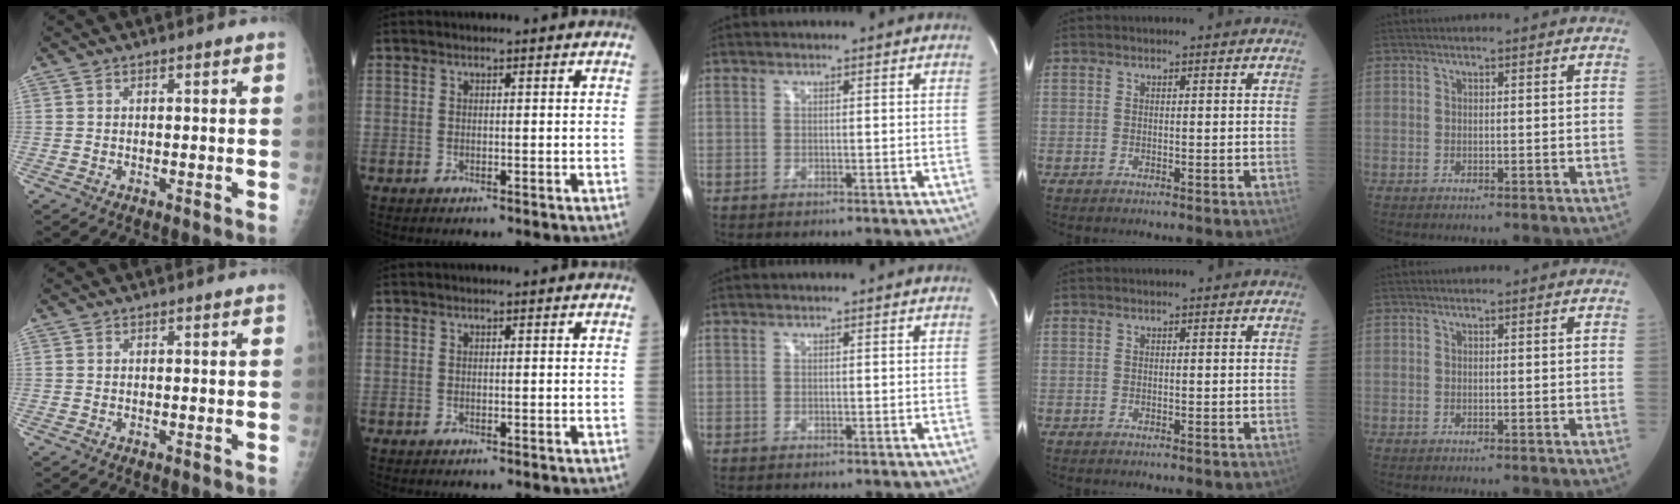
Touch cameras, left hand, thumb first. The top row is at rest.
{}